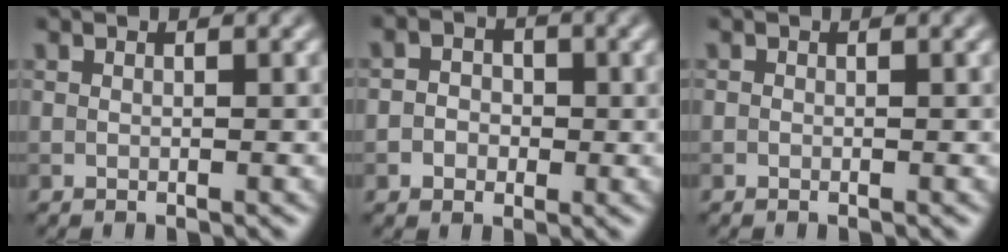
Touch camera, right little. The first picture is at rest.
{"total": 2.4, "force": [-0.3, 2.1, 1.2], "torque": [-0.003, 0.005, -0.021]}
{"total": 0.0}